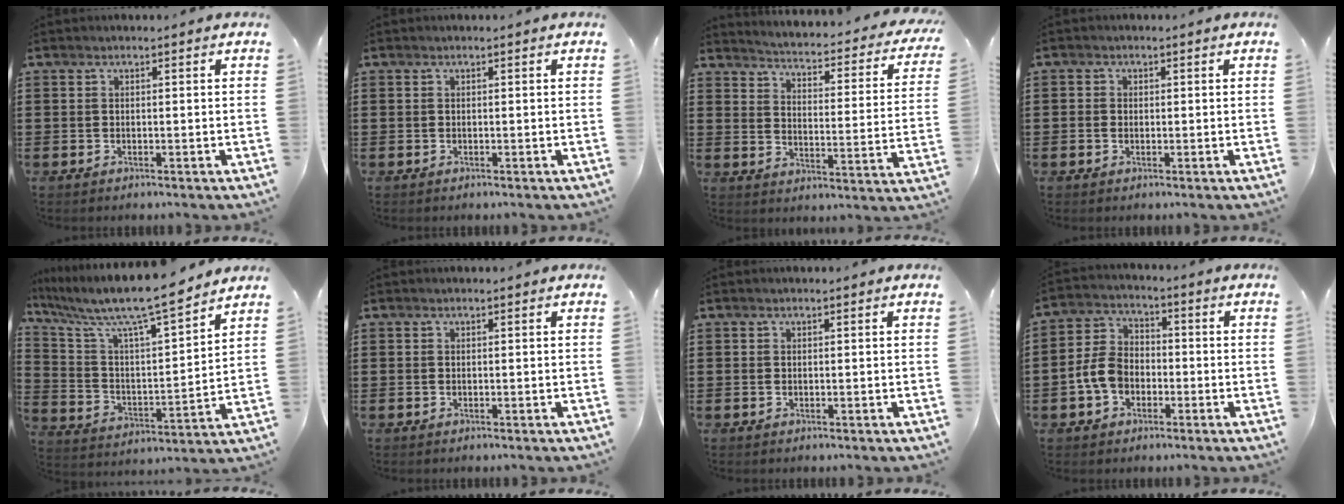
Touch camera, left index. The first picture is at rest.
{"total": 0.0}
{"total": 2.4, "force": [2.3, -0.1, 0.8], "torque": [-0.035, -0.029, 0.027]}
{"total": 0.8, "force": [-0.2, 0.8, 0.2], "torque": [-0.005, 0.005, -0.004]}
{"total": 10.1, "force": [8.5, 0.8, 5.3], "torque": [-0.137, -0.059, 0.139]}
{"total": 0.0}
{"total": 0.0}
{"total": 6.4, "force": [-2.1, 4.7, 3.8], "torque": [-0.105, 0.005, -0.048]}